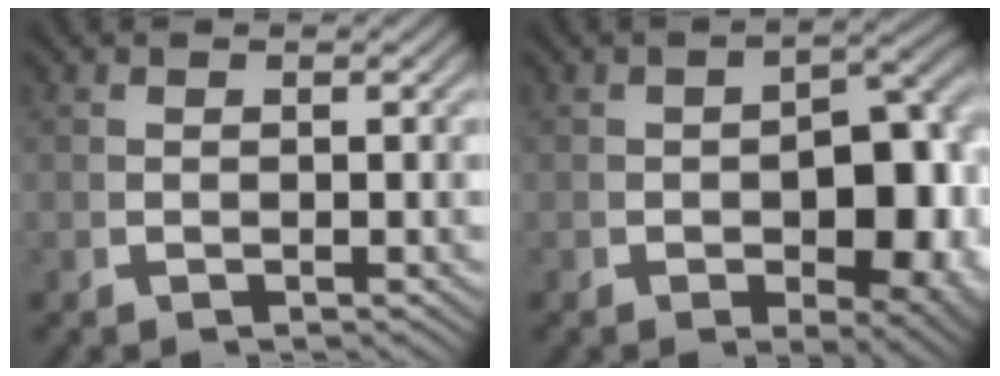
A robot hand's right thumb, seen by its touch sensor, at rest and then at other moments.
{"total": 9.2, "force": [-1.2, 5.1, 7.5], "torque": [-0.106, -0.034, 0.004]}